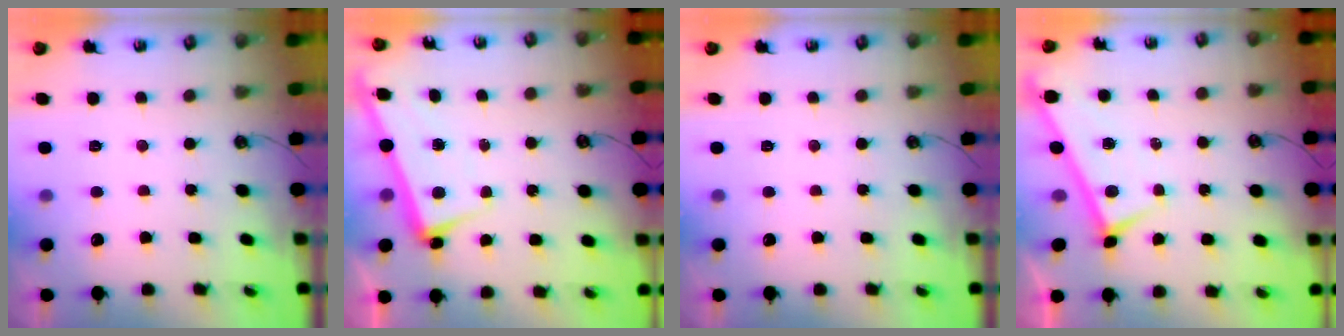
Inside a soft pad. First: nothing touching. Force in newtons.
{"total": 2.3, "press": 2.1, "slide": 0.9}
{"total": 0.0}
{"total": 0.0}